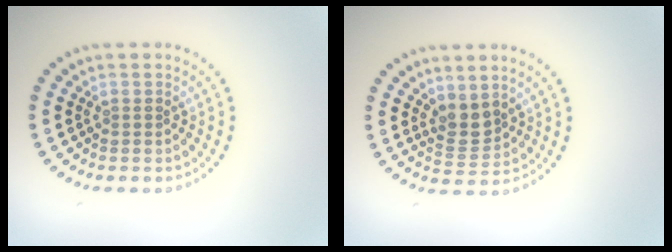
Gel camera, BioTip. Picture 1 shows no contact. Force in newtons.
{"total": 2.4, "press": 2.0, "slide": 1.3}